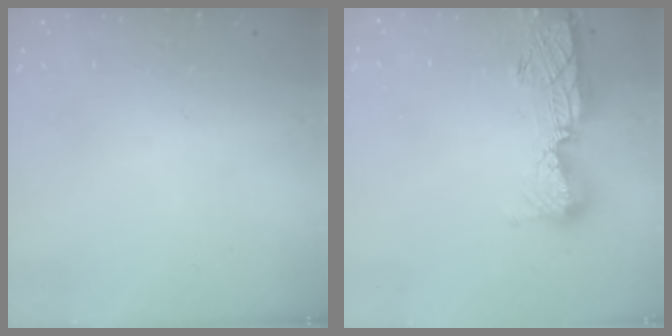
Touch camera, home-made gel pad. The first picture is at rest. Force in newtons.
{"total": 13.9, "press": 13.8, "slide": 1.0}